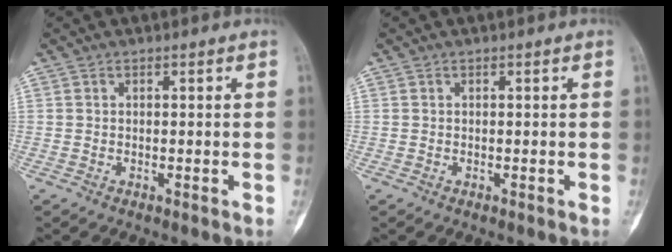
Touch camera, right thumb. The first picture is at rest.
{"total": 0.0}